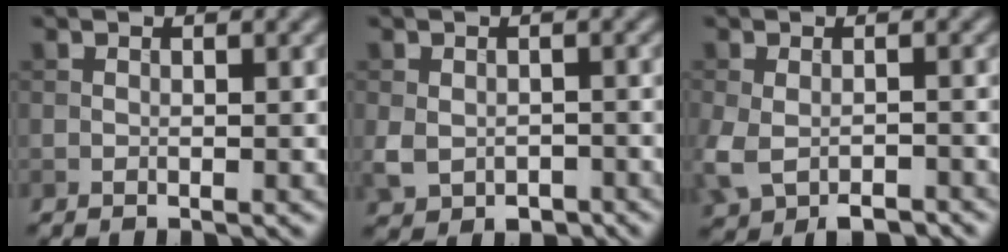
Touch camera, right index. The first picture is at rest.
{"total": 3.5, "force": [-1.4, 2.6, 2.0], "torque": [-0.039, -0.013, -0.024]}
{"total": 5.4, "force": [-2.9, 3.1, 3.3], "torque": [-0.072, -0.021, -0.051]}